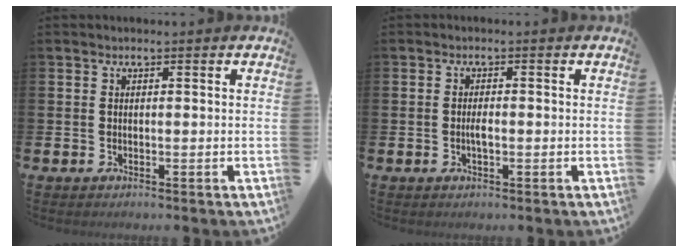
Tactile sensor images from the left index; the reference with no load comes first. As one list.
[{"total": 1.5, "force": [-0.3, 0.5, 1.3], "torque": [-0.026, 0.002, -0.007]}]